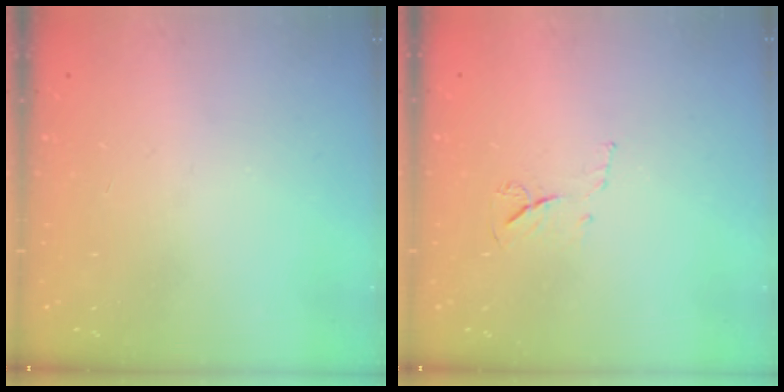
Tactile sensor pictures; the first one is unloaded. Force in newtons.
{"total": 4.7, "press": 4.6, "slide": 0.8}